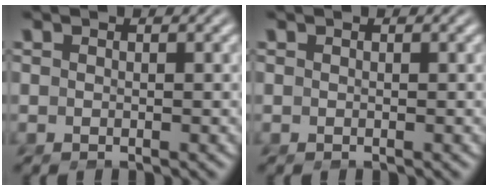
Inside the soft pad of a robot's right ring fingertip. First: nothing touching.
{"total": 0.0}